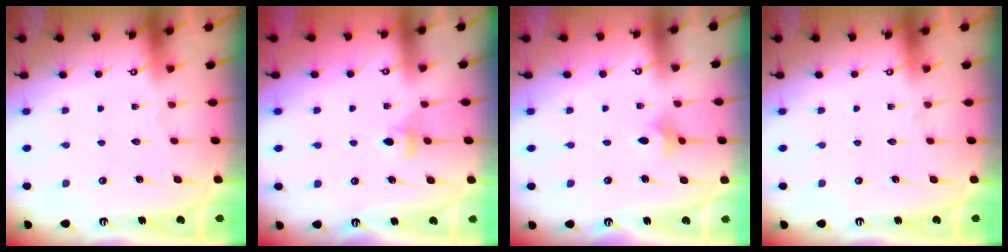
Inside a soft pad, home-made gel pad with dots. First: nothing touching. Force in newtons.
{"total": 4.2, "press": 4.1, "slide": 0.6}
{"total": 4.3, "press": 4.2, "slide": 1.0}
{"total": 0.0}